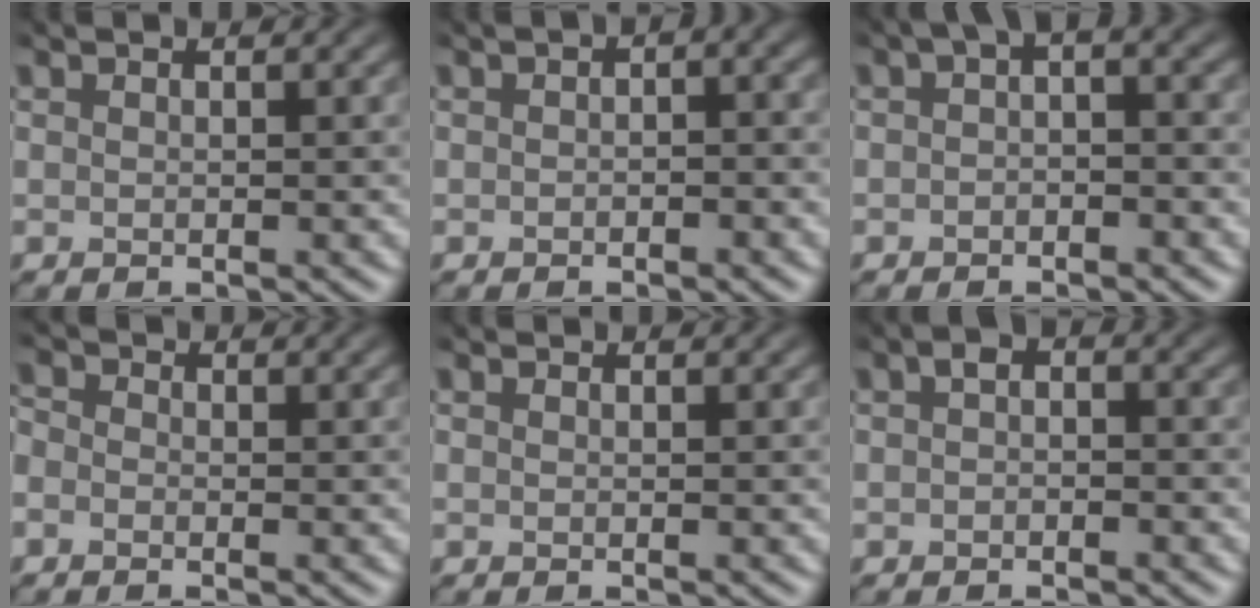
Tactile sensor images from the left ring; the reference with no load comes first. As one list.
[{"total": 4.0, "force": [0.9, 2.1, 3.2], "torque": [-0.038, 0.019, 0.005]}, {"total": 2.8, "force": [0.0, 1.4, 2.4], "torque": [-0.036, 0.010, -0.002]}, {"total": 1.6, "force": [-0.8, 1.3, 0.3], "torque": [-0.010, 0.000, -0.015]}, {"total": 0.0}, {"total": 1.6, "force": [-0.6, 1.0, 1.1], "torque": [-0.020, 0.005, -0.007]}]